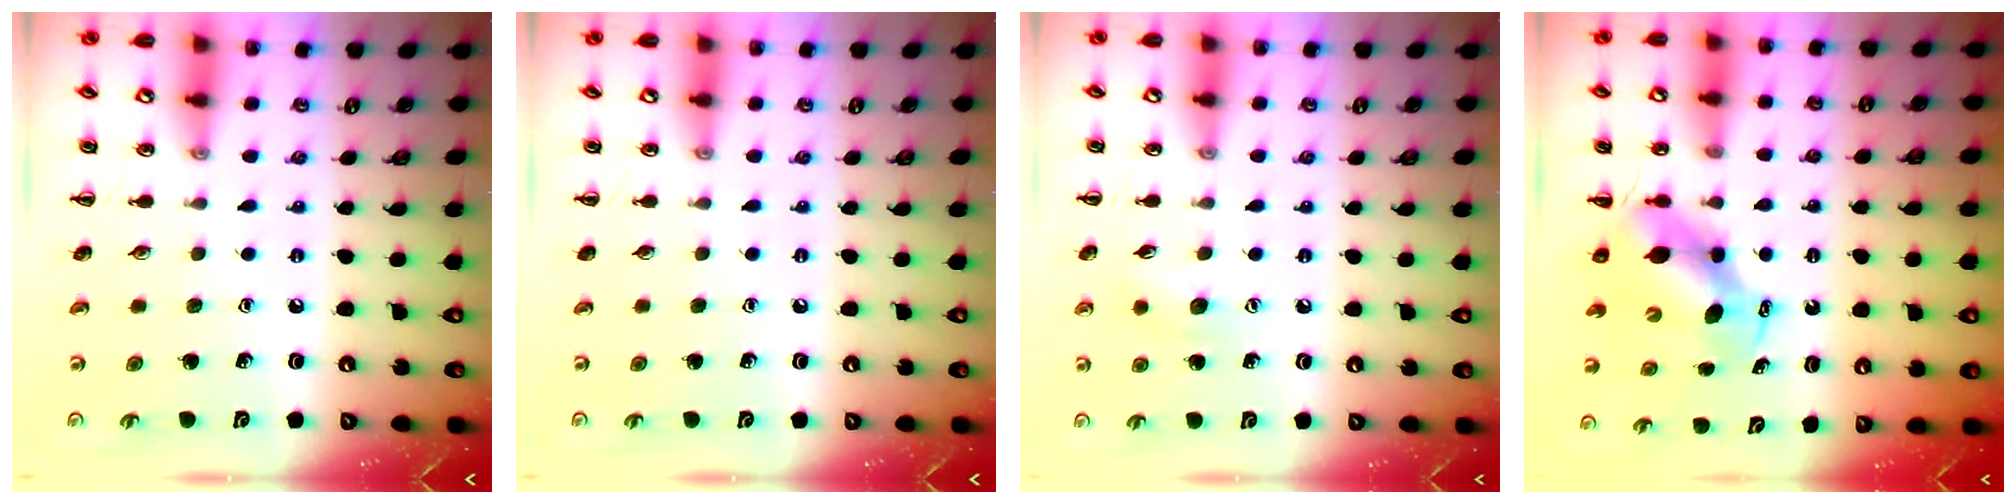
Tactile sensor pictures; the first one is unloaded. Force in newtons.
{"total": 0.0}
{"total": 5.5, "press": 5.3, "slide": 1.4}
{"total": 5.8, "press": 5.8, "slide": 0.9}